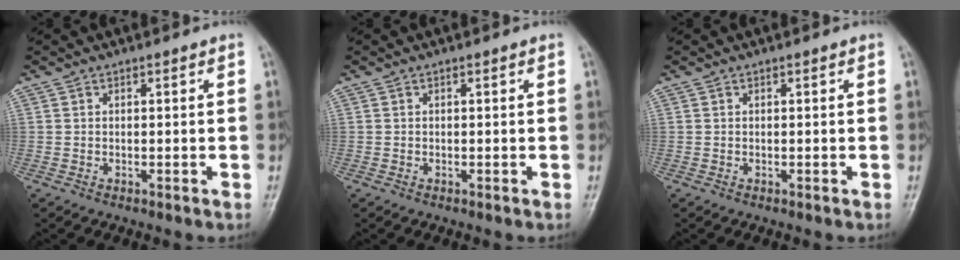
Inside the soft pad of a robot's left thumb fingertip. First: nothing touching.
{"total": 0.0}
{"total": 0.0}